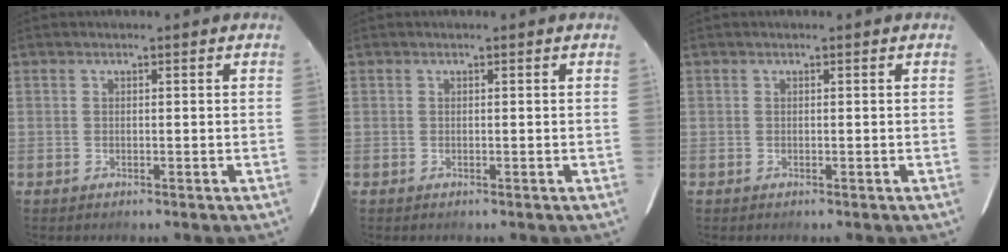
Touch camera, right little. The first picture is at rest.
{"total": 0.0}
{"total": 0.0}